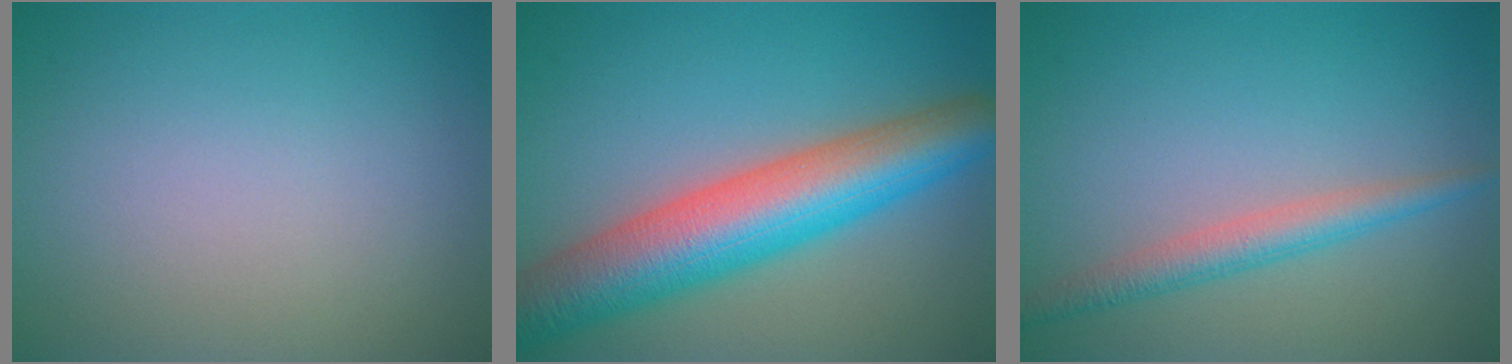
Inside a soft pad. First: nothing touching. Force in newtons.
{"total": 10.0, "press": 10.0, "slide": 0.3}
{"total": 2.8, "press": 2.8, "slide": 0.1}